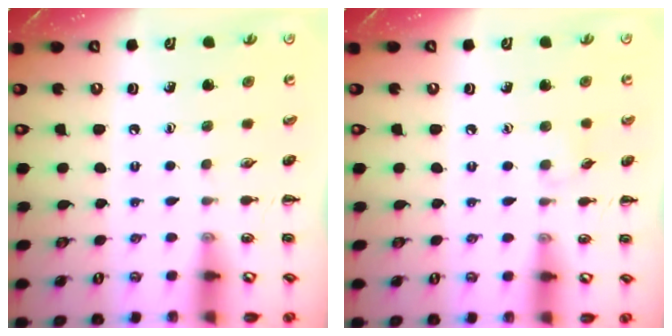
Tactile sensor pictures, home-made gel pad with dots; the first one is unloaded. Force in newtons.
{"total": 4.4, "press": 4.1, "slide": 1.6}